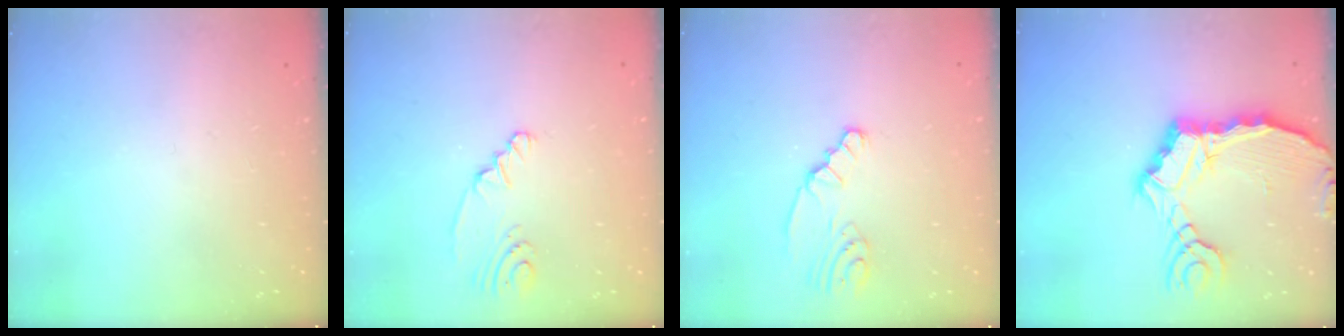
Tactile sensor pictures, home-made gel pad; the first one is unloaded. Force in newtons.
{"total": 2.9, "press": 2.7, "slide": 0.9}
{"total": 2.4, "press": 2.4, "slide": 0.1}
{"total": 10.9, "press": 10.8, "slide": 1.4}